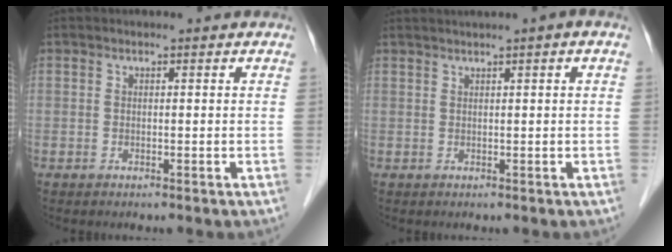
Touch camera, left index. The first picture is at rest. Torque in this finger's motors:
{"motor_torque": [0.26, -0.66, 0.62, 0.13]}